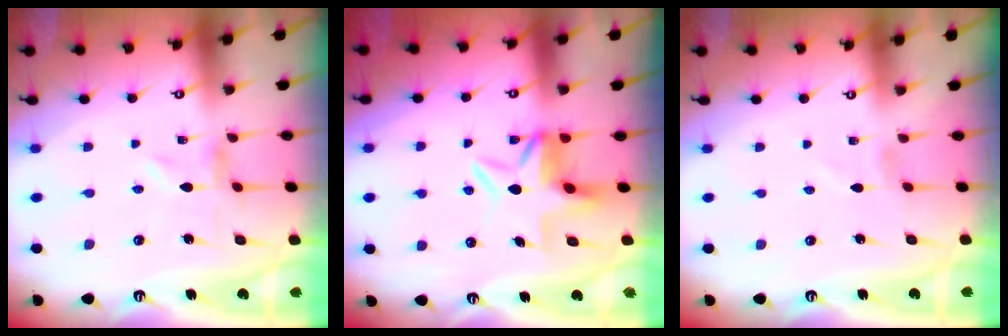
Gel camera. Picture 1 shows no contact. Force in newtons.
{"total": 6.7, "press": 6.3, "slide": 2.0}
{"total": 0.8, "press": 0.8, "slide": 0.1}